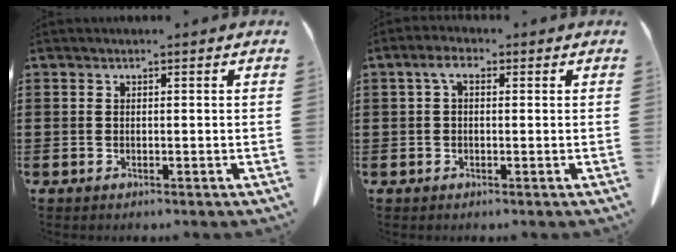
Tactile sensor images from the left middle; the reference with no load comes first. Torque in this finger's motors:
{"motor_torque": [0.01, -0.01, -0.21, -0.06]}